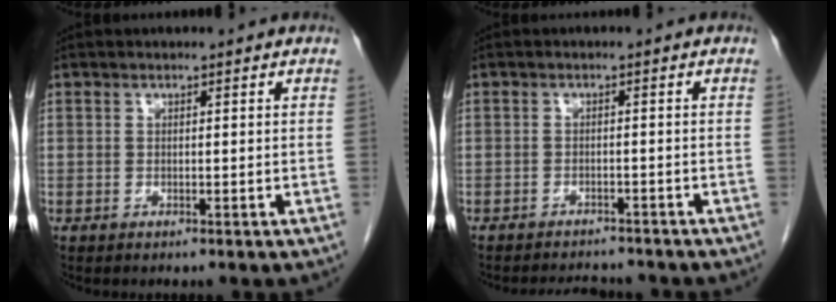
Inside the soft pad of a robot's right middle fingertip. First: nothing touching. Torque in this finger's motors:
{"motor_torque": [0.03, -0.02, 0.00, 0.01]}